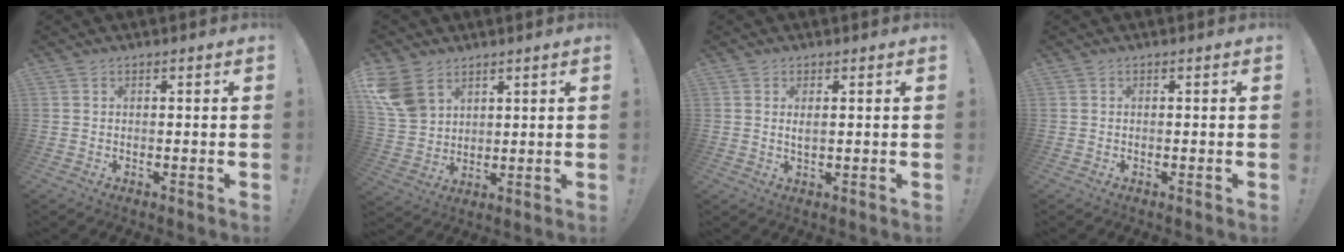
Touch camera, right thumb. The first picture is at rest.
{"total": 10.9, "force": [6.1, 7.4, 5.1], "torque": [-0.103, -0.023, 0.127]}
{"total": 1.9, "force": [0.6, 0.1, 1.7], "torque": [-0.028, -0.004, 0.009]}
{"total": 0.0}